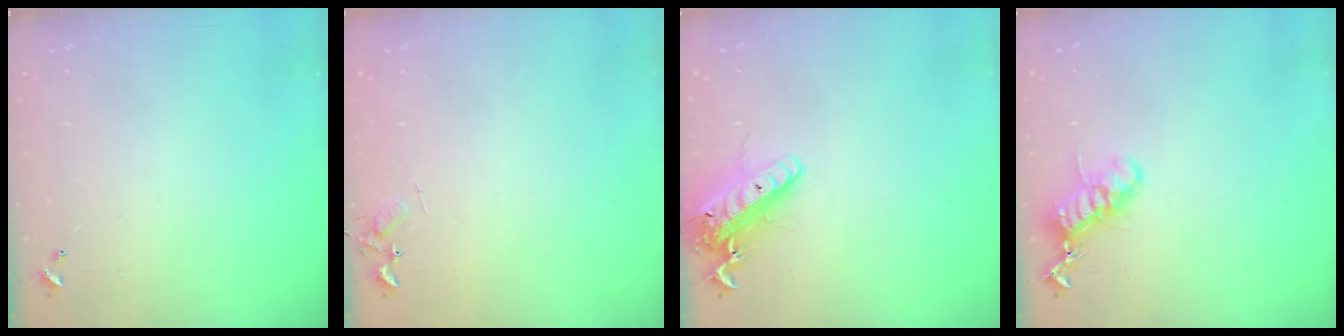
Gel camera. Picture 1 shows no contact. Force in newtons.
{"total": 5.9, "press": 5.9, "slide": 0.3}
{"total": 15.0, "press": 14.7, "slide": 3.1}
{"total": 13.3, "press": 13.3, "slide": 0.9}